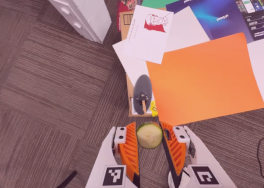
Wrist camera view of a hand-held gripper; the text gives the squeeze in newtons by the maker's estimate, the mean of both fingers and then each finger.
{"total": 9.1, "left": 9.3, "right": 8.9}